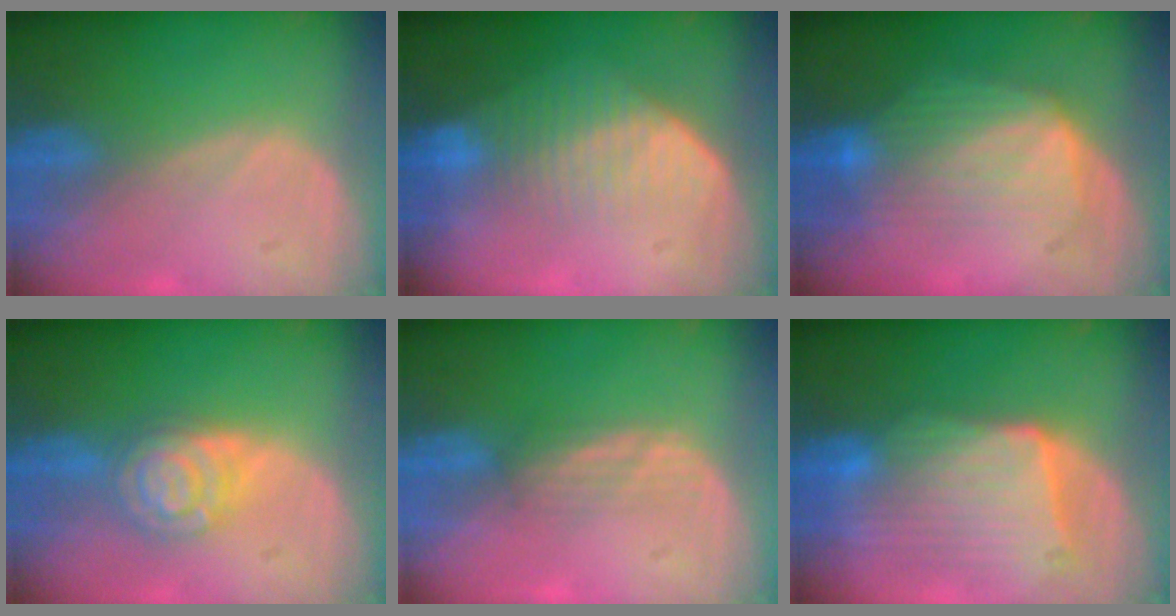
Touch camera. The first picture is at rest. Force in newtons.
{"total": 7.4, "press": 6.3, "slide": 3.9}
{"total": 7.3, "press": 7.2, "slide": 1.3}
{"total": 6.2, "press": 6.2, "slide": 0.4}
{"total": 2.1, "press": 2.1, "slide": 0.2}
{"total": 9.7, "press": 8.8, "slide": 4.1}